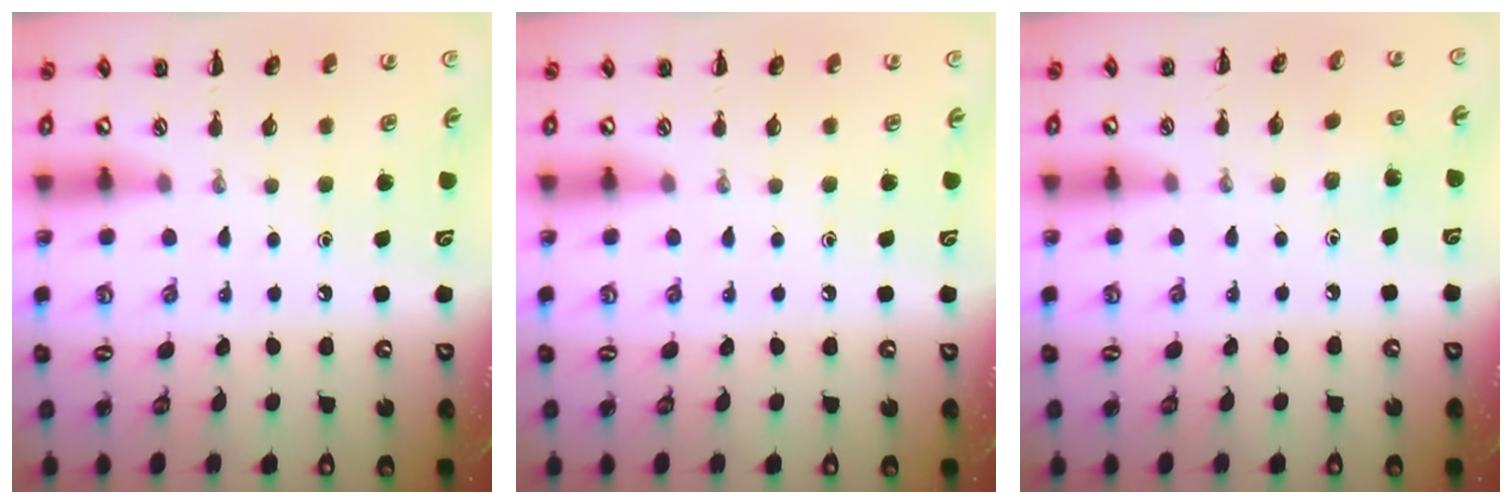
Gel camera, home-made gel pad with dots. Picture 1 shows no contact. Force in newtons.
{"total": 0.0}
{"total": 2.9, "press": 2.7, "slide": 1.0}